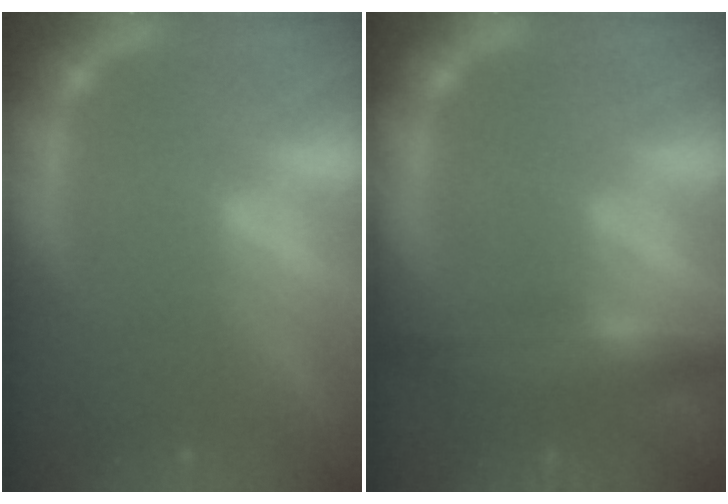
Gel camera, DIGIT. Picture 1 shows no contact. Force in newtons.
{"total": 5.5}